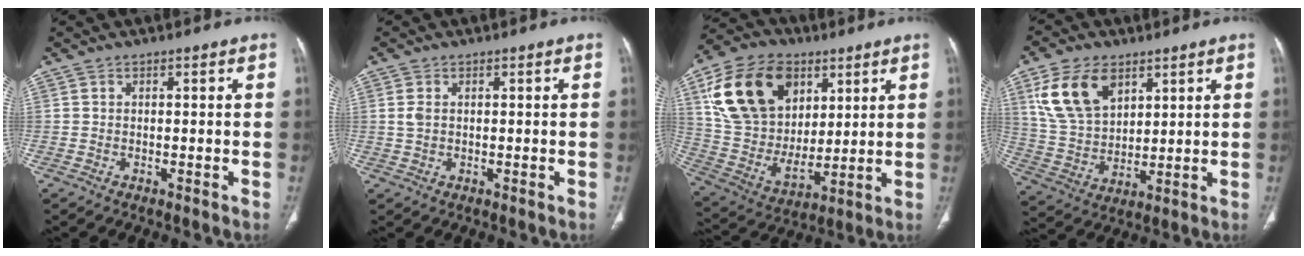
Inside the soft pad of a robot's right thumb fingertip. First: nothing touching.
{"total": 2.1, "force": [0.4, 1.4, 1.6], "torque": [-0.040, 0.002, 0.012]}
{"total": 22.5, "force": [9.1, 15.2, 13.9], "torque": [-0.238, -0.020, 0.170]}
{"total": 13.8, "force": [6.6, 8.5, 8.6], "torque": [-0.150, -0.021, 0.141]}